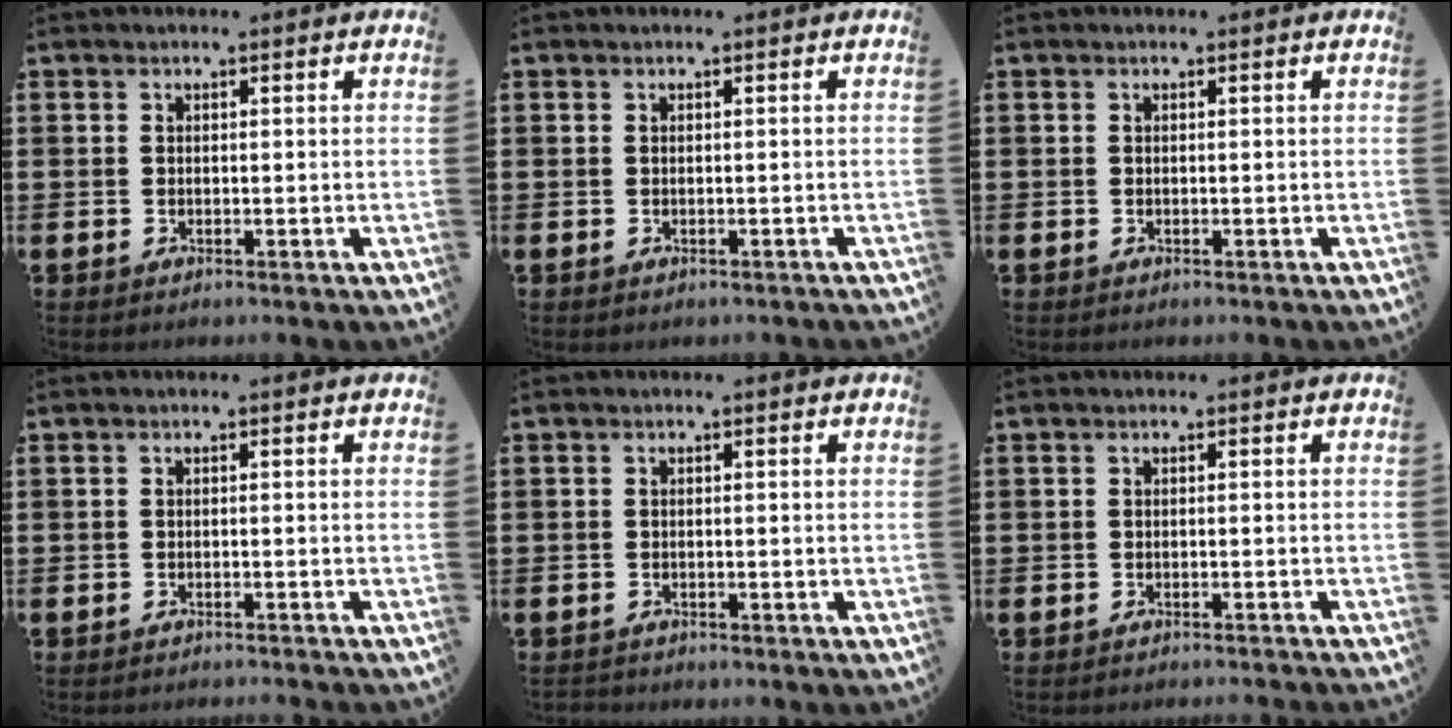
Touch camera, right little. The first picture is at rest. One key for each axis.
{"total": 0.0}
{"total": 0.0}
{"total": 0.8, "fx": -0.7, "fy": -0.2, "fz": 0.0, "tx": 0.001, "ty": 0.000, "tz": -0.016}
{"total": 0.6, "fx": -0.6, "fy": 0.1, "fz": -0.1, "tx": 0.000, "ty": -0.001, "tz": -0.012}
{"total": 0.7, "fx": -0.7, "fy": -0.2, "fz": 0.0, "tx": 0.002, "ty": 0.000, "tz": -0.015}